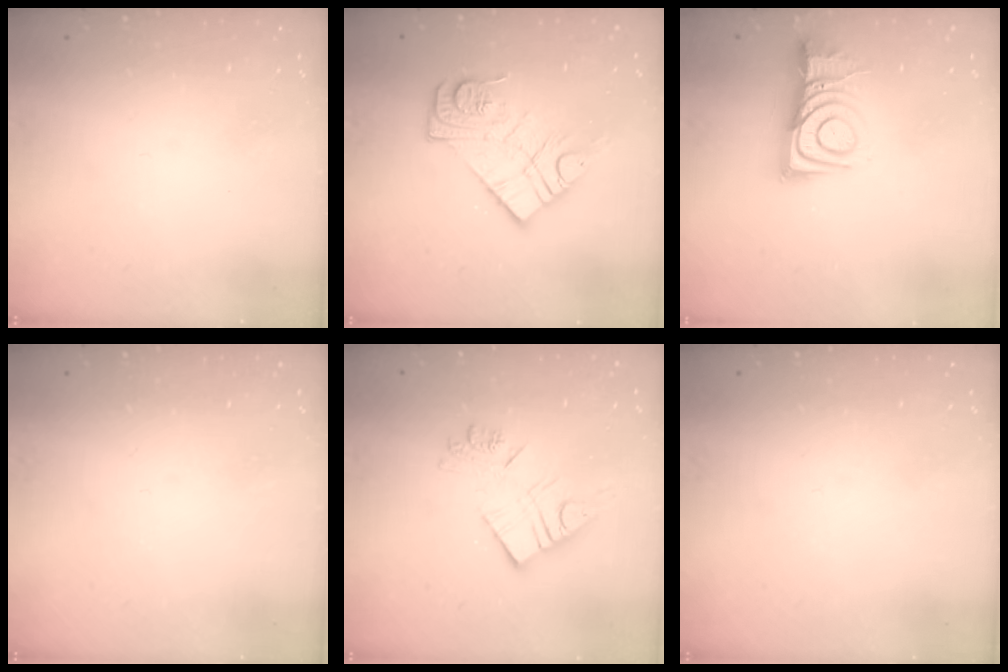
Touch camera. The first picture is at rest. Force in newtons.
{"total": 13.2, "press": 13.2, "slide": 1.0}
{"total": 10.1, "press": 10.0, "slide": 0.9}
{"total": 0.0}
{"total": 10.8, "press": 10.7, "slide": 0.9}
{"total": 0.0}